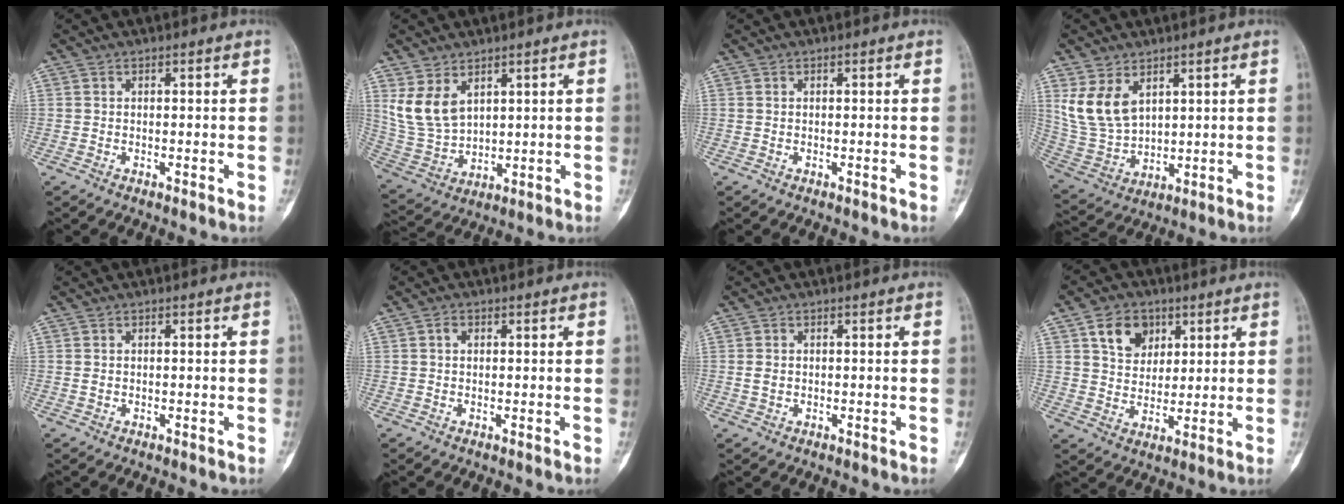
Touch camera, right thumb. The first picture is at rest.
{"total": 8.9, "force": [4.2, 5.6, 5.5], "torque": [-0.097, -0.018, 0.105]}
{"total": 0.0}
{"total": 10.0, "force": [4.5, 6.4, 6.3], "torque": [-0.111, -0.017, 0.111]}
{"total": 0.7, "force": [0.1, 0.5, 0.4], "torque": [-0.003, 0.001, 0.002]}
{"total": 1.1, "force": [0.3, 0.8, 0.7], "torque": [-0.010, 0.002, 0.004]}
{"total": 1.6, "force": [0.0, 1.3, 1.0], "torque": [-0.013, 0.000, 0.004]}
{"total": 8.6, "force": [3.9, 6.5, 4.0], "torque": [-0.037, -0.017, 0.068]}